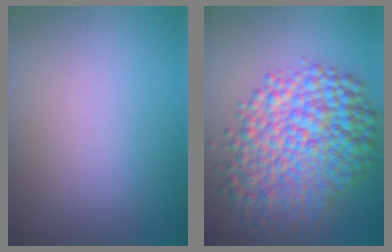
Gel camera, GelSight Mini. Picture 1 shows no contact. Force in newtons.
{"total": 9.7, "press": 9.7, "slide": 0.2}